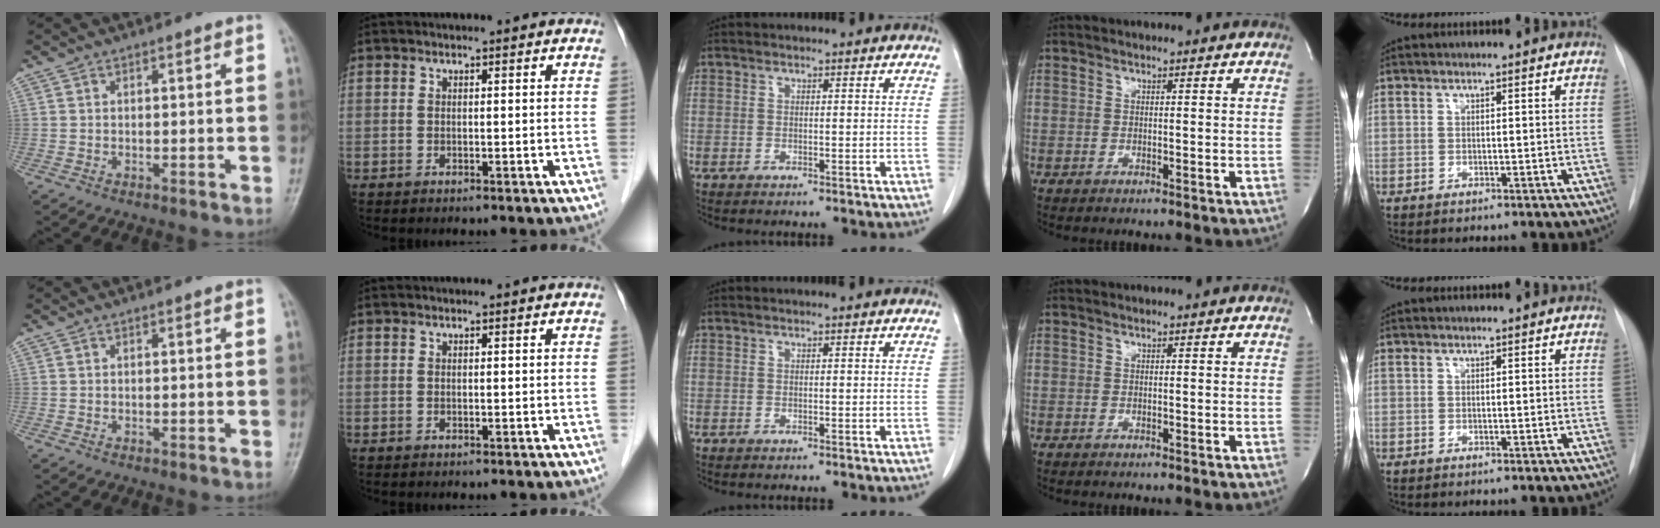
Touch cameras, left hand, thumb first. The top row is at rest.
{}